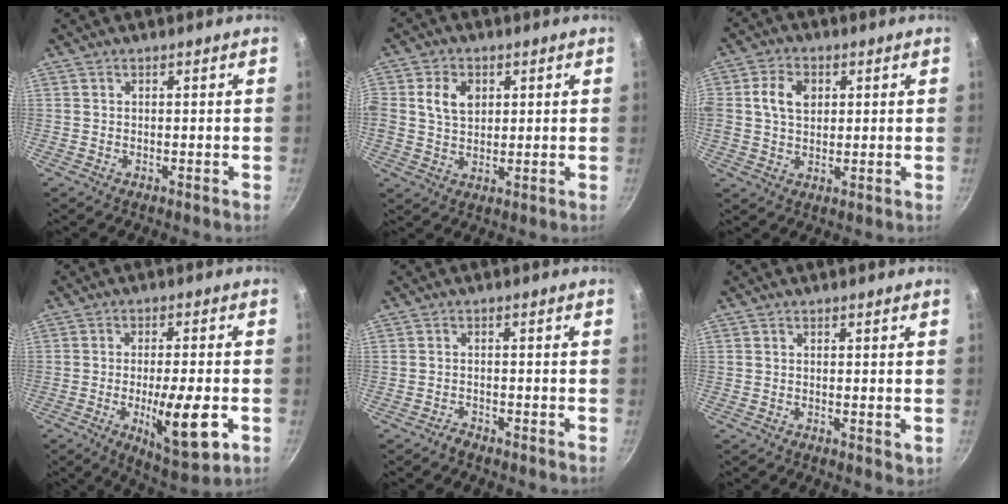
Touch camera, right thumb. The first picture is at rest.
{"total": 6.8, "force": [1.7, 4.9, 4.3], "torque": [-0.065, -0.001, 0.028]}
{"total": 7.4, "force": [1.7, 5.3, 4.9], "torque": [-0.077, 0.005, 0.025]}
{"total": 13.1, "force": [-3.6, 3.5, 12.1], "torque": [-0.181, 0.000, -0.049]}
{"total": 1.4, "force": [-1.3, 0.3, 0.3], "torque": [-0.006, 0.013, -0.025]}
{"total": 1.4, "force": [0.2, 0.7, 1.2], "torque": [-0.015, -0.003, 0.002]}